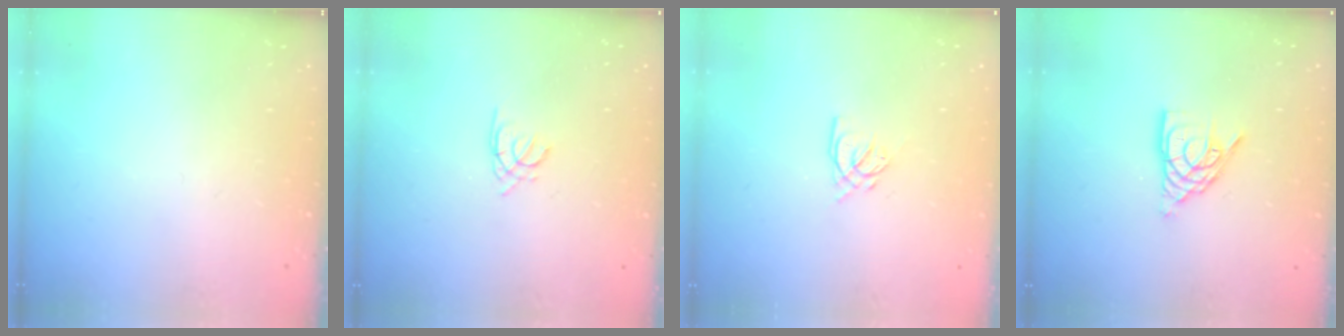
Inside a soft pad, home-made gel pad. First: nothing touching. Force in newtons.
{"total": 1.3, "press": 1.2, "slide": 0.4}
{"total": 4.2, "press": 4.1, "slide": 0.4}
{"total": 9.0, "press": 8.9, "slide": 1.3}